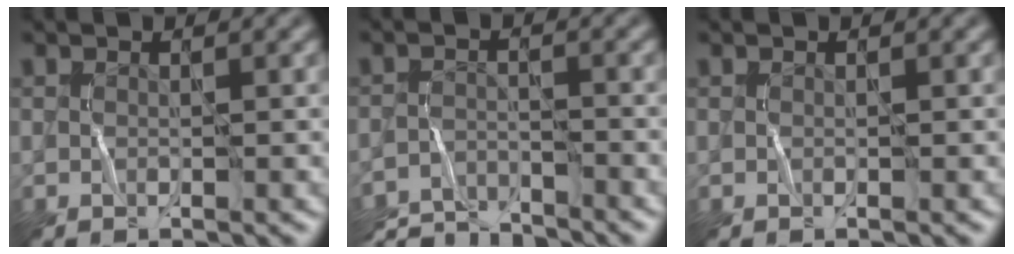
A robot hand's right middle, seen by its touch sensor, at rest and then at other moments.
{"total": 5.5, "force": [-5.3, 0.9, 1.1], "torque": [-0.029, -0.008, -0.098]}
{"total": 0.0}